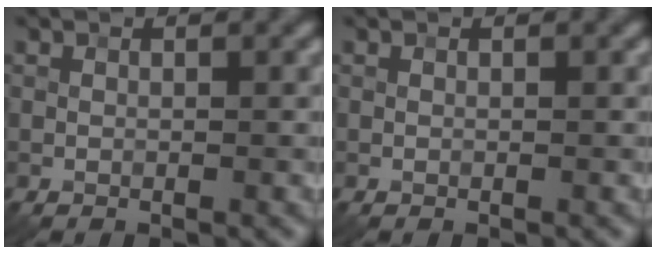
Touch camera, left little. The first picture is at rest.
{"total": 0.0}